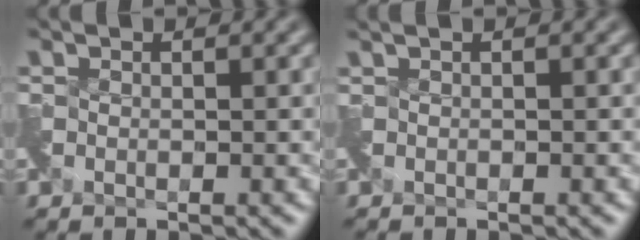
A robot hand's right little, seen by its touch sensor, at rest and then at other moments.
{"total": 0.5, "force": [-0.1, -0.1, 0.5], "torque": [-0.012, -0.006, -0.004]}